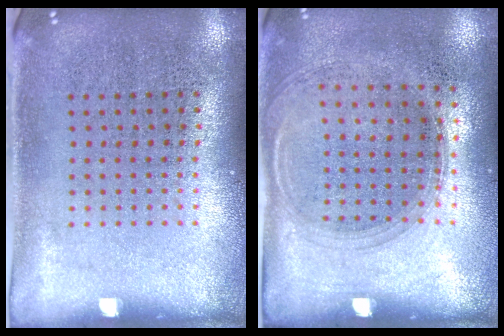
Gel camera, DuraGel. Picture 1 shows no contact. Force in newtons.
{"total": 1.3, "press": 1.1, "slide": 0.7}